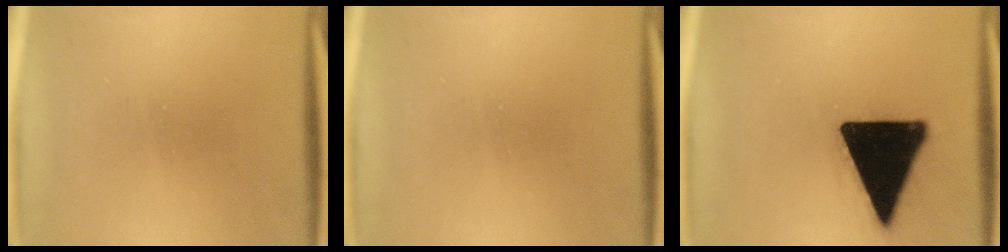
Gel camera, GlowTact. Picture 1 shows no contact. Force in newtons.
{"total": 0.0}
{"total": 20.3}